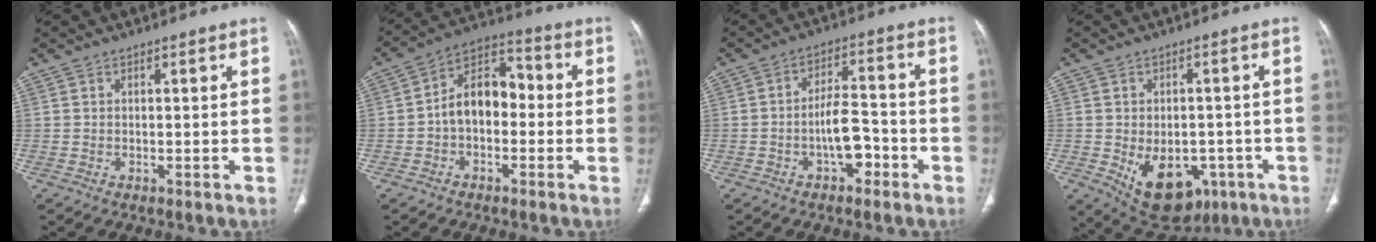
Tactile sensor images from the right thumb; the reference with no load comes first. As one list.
[{"total": 10.6, "force": [-1.2, 7.1, 7.8], "torque": [-0.103, 0.042, -0.036]}, {"total": 7.1, "force": [-2.9, 3.6, 5.4], "torque": [-0.078, 0.034, -0.051]}, {"total": 13.5, "force": [-4.9, 8.9, 8.9], "torque": [-0.103, 0.009, -0.050]}]